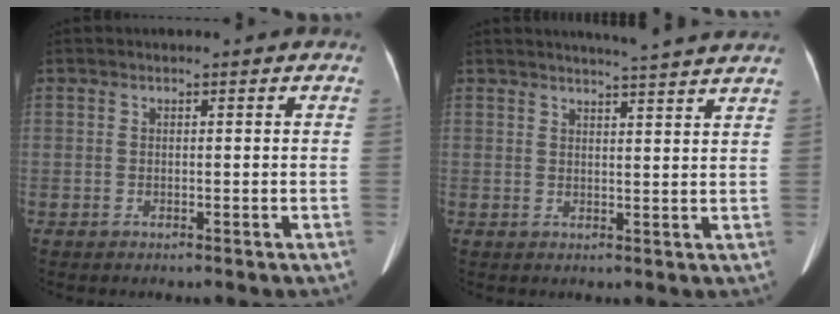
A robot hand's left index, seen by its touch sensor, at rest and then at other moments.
{"total": 9.2, "force": [8.6, -1.0, 3.2], "torque": [-0.046, 0.000, 0.095]}